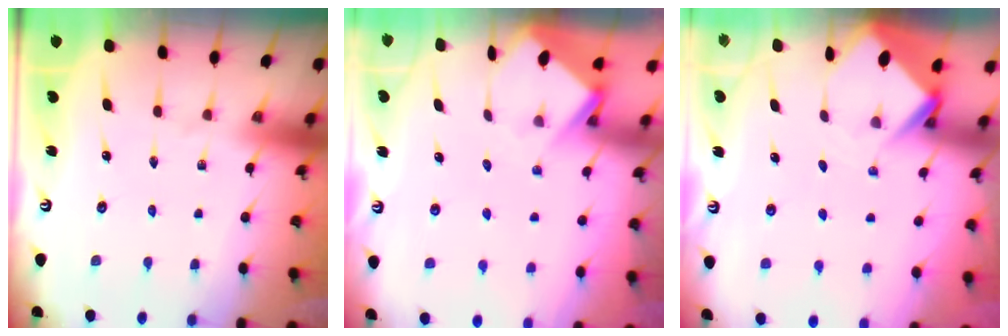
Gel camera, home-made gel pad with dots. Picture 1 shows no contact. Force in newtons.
{"total": 3.9, "press": 3.9, "slide": 0.3}
{"total": 3.6, "press": 3.6, "slide": 0.2}